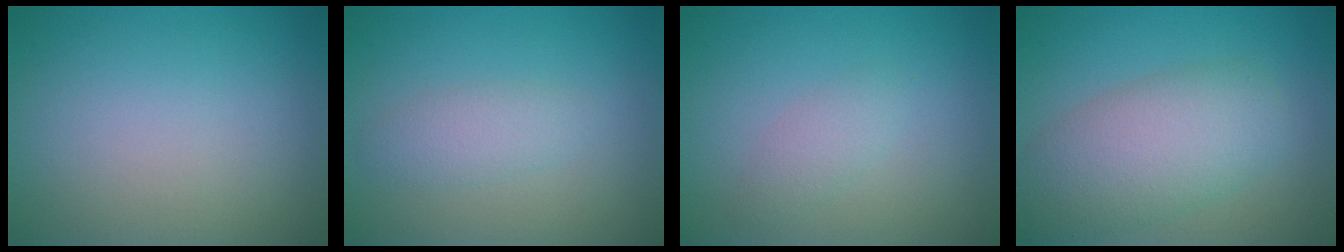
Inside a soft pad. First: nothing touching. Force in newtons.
{"total": 2.0, "press": 2.0, "slide": 0.1}
{"total": 1.5, "press": 1.5, "slide": 0.1}
{"total": 6.5, "press": 6.5, "slide": 0.4}